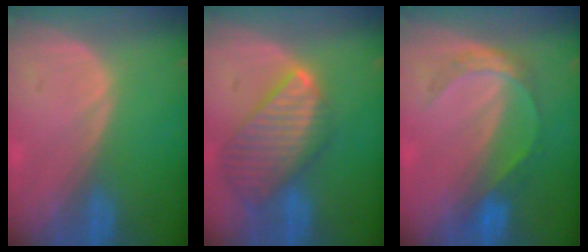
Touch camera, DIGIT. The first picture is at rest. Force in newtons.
{"total": 9.9, "press": 8.5, "slide": 5.0}
{"total": 4.8, "press": 4.7, "slide": 1.0}